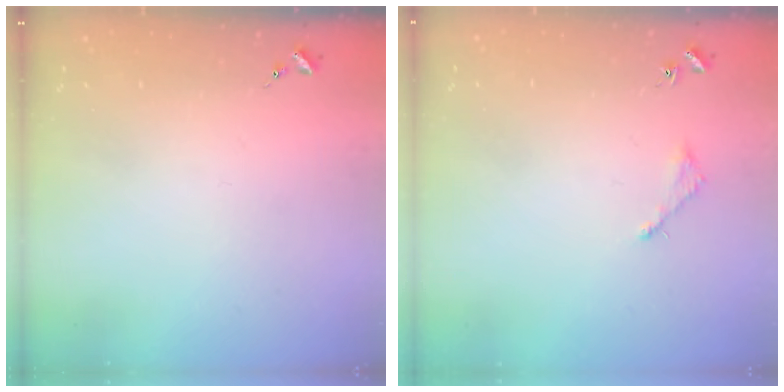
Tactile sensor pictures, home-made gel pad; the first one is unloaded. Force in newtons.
{"total": 3.0, "press": 3.0, "slide": 0.4}